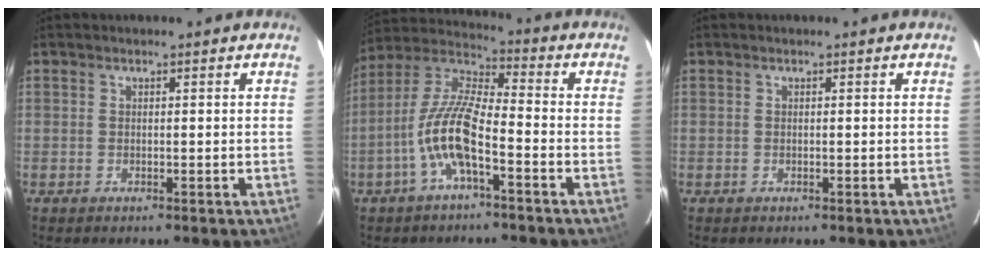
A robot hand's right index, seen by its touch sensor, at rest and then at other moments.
{"total": 11.2, "force": [-4.8, 2.9, 9.7], "torque": [-0.210, 0.007, -0.098]}
{"total": 0.0}